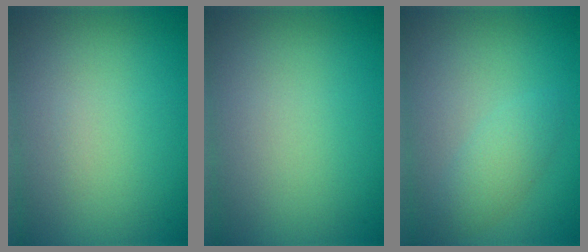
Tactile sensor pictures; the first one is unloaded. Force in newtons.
{"total": 0.0}
{"total": 2.1, "press": 2.1, "slide": 0.1}